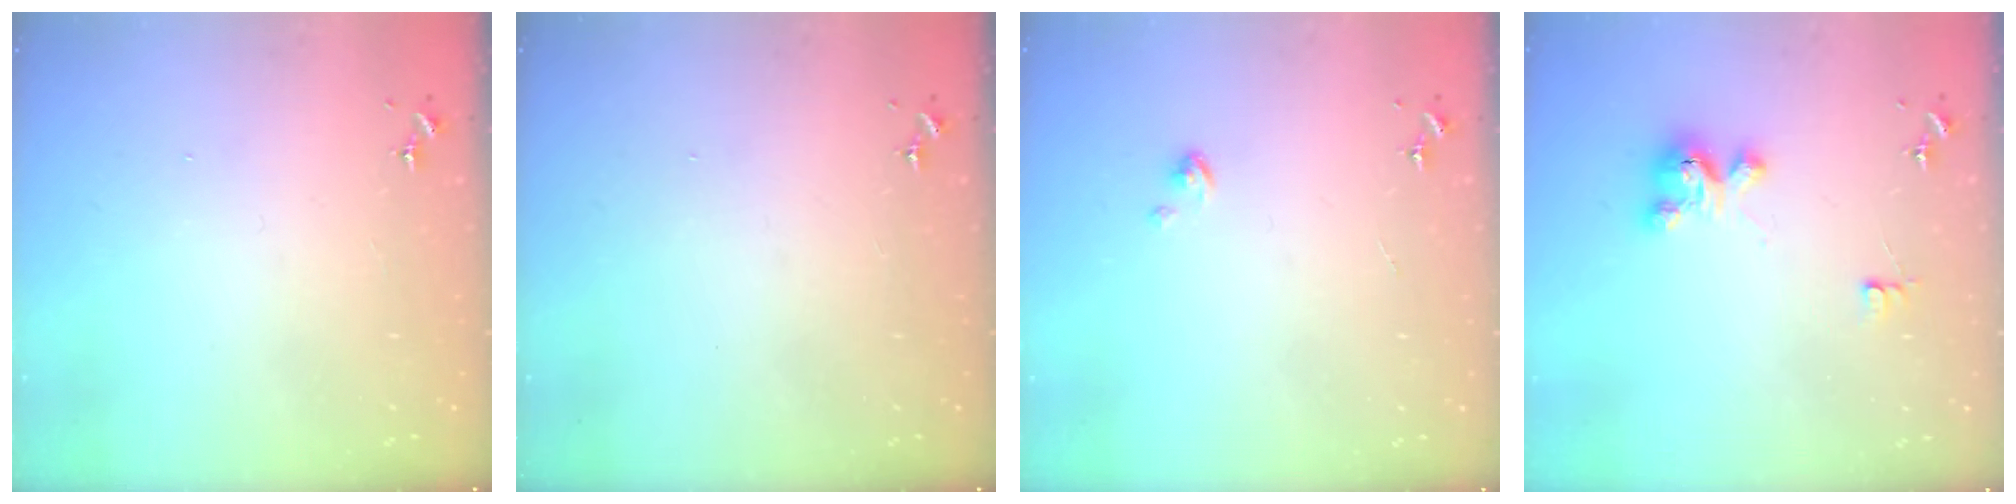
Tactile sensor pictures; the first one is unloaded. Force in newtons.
{"total": 0.0}
{"total": 3.0, "press": 3.0, "slide": 0.2}
{"total": 4.2, "press": 4.2, "slide": 0.3}